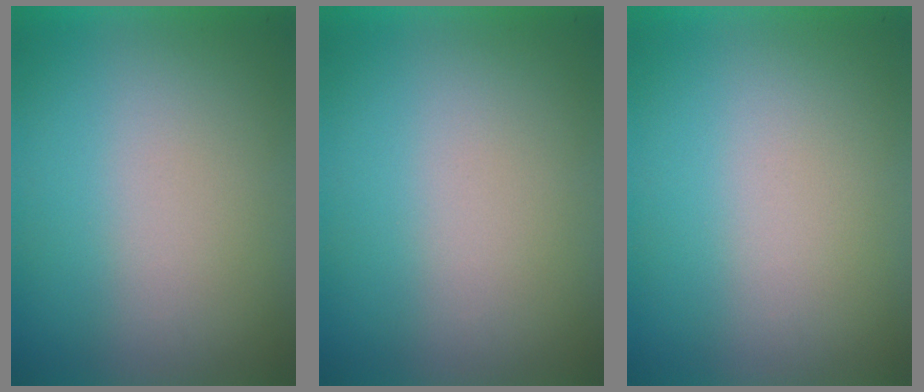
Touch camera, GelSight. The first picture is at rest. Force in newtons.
{"total": 0.0}
{"total": 0.0}